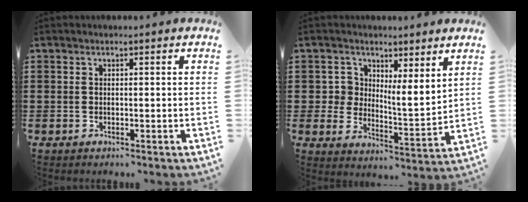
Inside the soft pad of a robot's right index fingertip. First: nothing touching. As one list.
[{"total": 4.9, "force": [3.6, 3.2, 1.2], "torque": [-0.039, -0.006, 0.064]}]